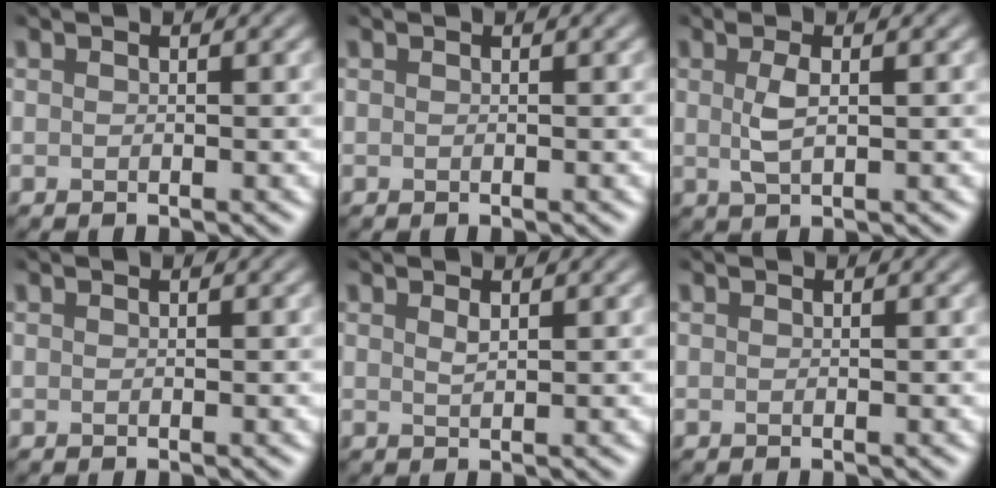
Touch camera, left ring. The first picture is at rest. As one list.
[{"total": 0.0}, {"total": 2.2, "force": [0.5, 0.7, 2.0], "torque": [-0.045, 0.000, 0.011]}, {"total": 0.0}, {"total": 0.8, "force": [0.5, 0.2, 0.6], "torque": [-0.014, -0.001, 0.011]}, {"total": 0.0}]